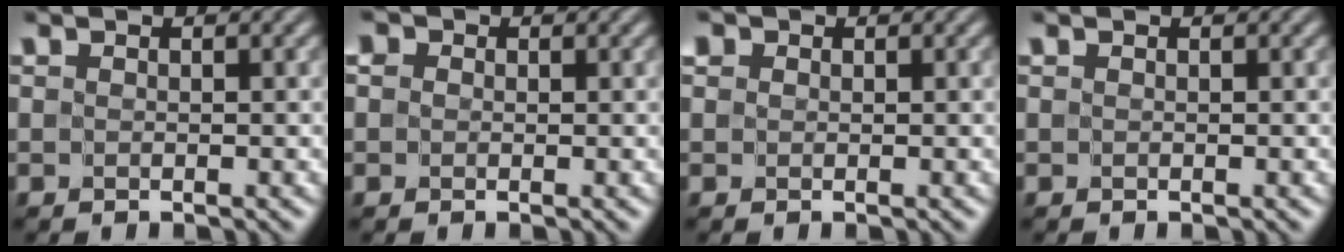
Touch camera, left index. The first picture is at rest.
{"total": 2.1, "force": [0.6, 1.8, 0.9], "torque": [0.000, 0.011, -0.017]}
{"total": 1.4, "force": [0.5, 1.2, 0.4], "torque": [0.001, 0.008, -0.008]}
{"total": 0.0}